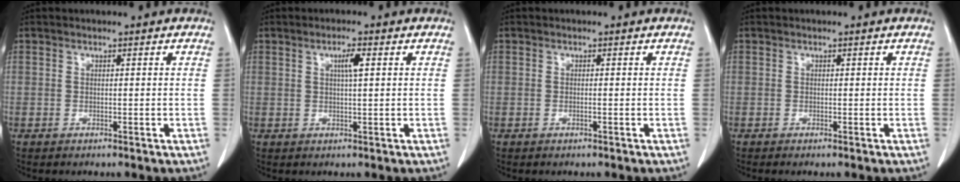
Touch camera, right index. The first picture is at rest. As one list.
[{"total": 2.5, "force": [0.8, 0.1, 2.4], "torque": [-0.042, 0.001, 0.013]}, {"total": 0.0}, {"total": 0.0}]